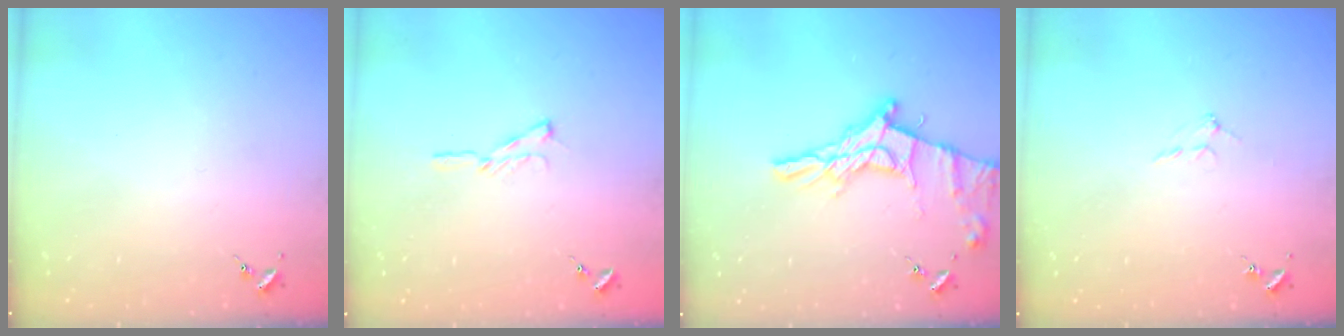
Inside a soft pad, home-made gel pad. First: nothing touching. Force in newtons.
{"total": 5.8, "press": 5.8, "slide": 0.6}
{"total": 16.2, "press": 16.1, "slide": 1.0}
{"total": 5.0, "press": 5.0, "slide": 0.9}